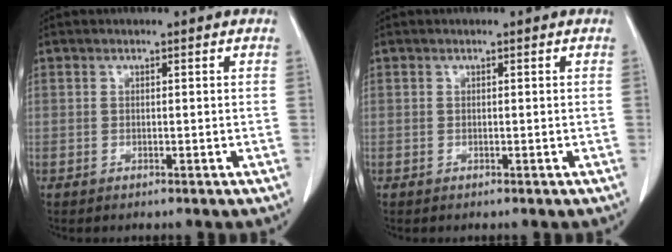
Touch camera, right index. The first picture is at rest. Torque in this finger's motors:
{"motor_torque": [0.00, 0.00, 0.00, 0.00]}